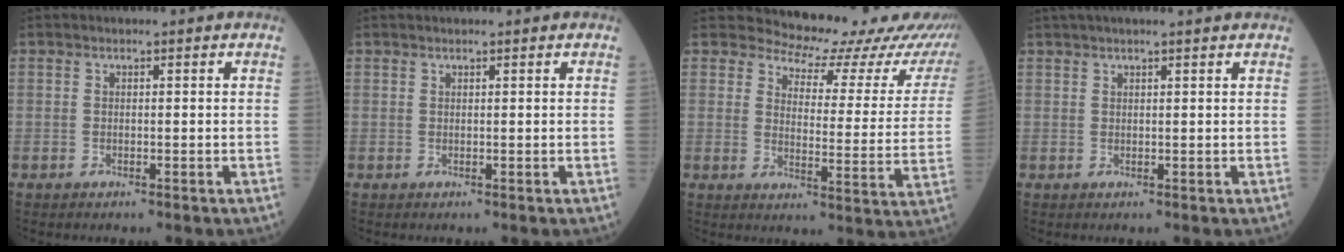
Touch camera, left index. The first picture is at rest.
{"total": 0.8, "force": [0.8, 0.0, 0.2], "torque": [-0.008, 0.014, 0.013]}
{"total": 17.3, "force": [16.7, 4.2, 1.2], "torque": [0.021, -0.100, 0.155]}
{"total": 6.0, "force": [5.2, -0.4, 3.0], "torque": [-0.041, 0.032, 0.068]}